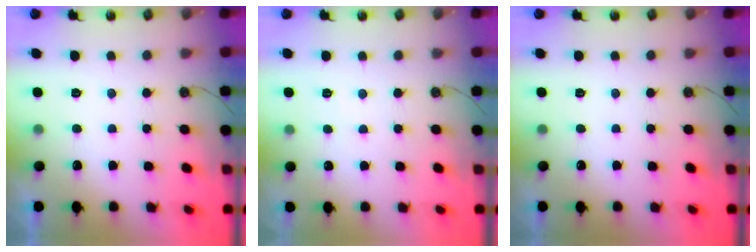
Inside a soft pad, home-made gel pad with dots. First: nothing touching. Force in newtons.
{"total": 2.8, "press": 2.8, "slide": 0.5}
{"total": 0.0}